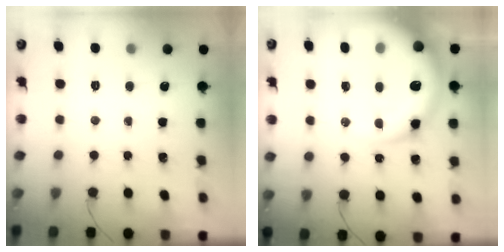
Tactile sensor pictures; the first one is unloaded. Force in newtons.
{"total": 16.0, "press": 15.6, "slide": 3.6}